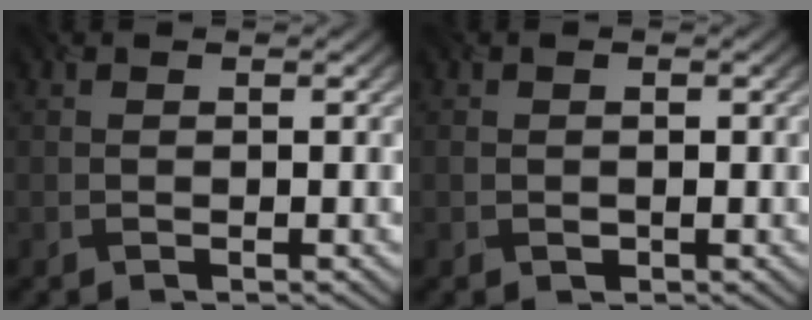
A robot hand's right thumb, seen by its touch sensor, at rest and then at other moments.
{"total": 1.0, "force": [-0.2, 0.9, 0.5], "torque": [-0.008, -0.001, -0.001]}